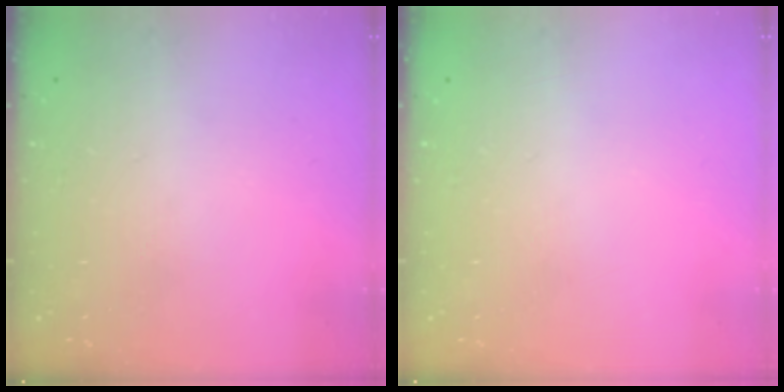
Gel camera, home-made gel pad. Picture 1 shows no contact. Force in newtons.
{"total": 0.0}